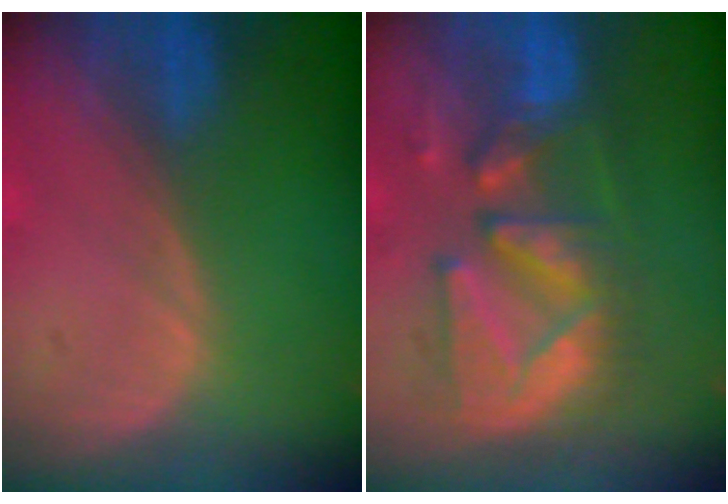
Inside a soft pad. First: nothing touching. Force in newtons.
{"total": 11.2, "press": 10.7, "slide": 3.2}